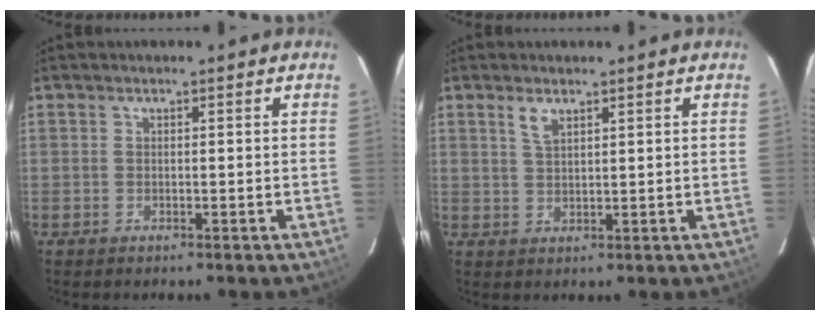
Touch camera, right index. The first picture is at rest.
{"total": 2.6, "force": [1.7, 1.0, 1.8], "torque": [-0.034, 0.001, 0.033]}